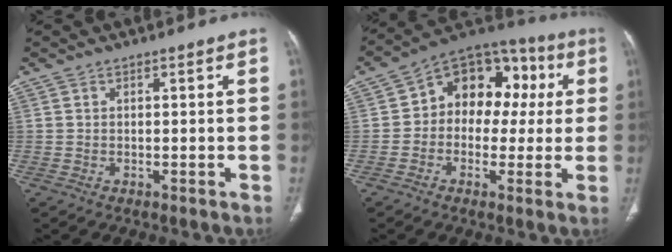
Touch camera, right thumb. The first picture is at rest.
{"total": 15.2, "force": [1.7, 11.2, 10.1], "torque": [-0.085, 0.044, 0.012]}